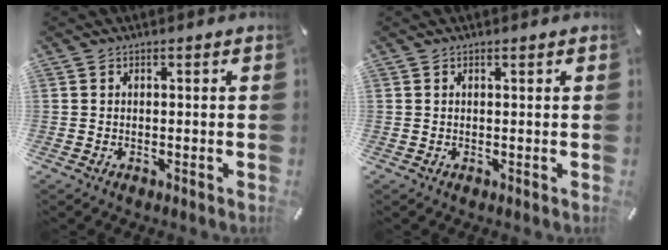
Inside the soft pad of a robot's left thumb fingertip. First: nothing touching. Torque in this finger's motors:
{"motor_torque": [-0.17, -0.11, -0.24, 0.04, -0.06]}